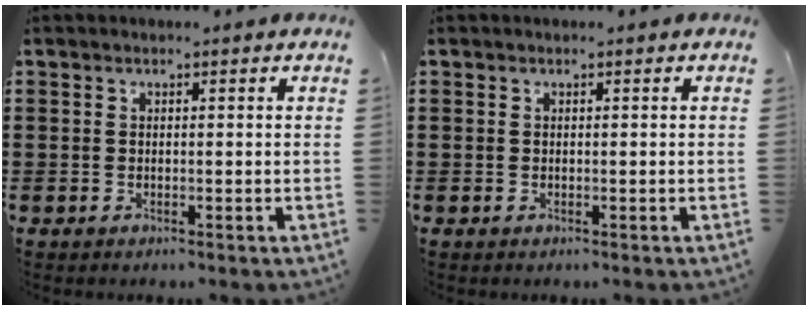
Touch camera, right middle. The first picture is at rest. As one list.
[{"total": 0.0}]